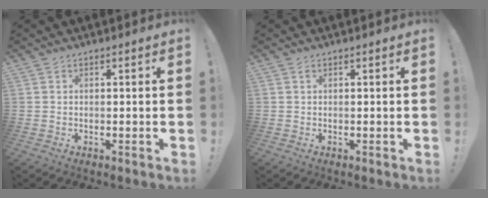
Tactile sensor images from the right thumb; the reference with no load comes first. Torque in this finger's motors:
{"motor_torque": [0.25, 0.03, 0.16, -0.07, 0.00]}